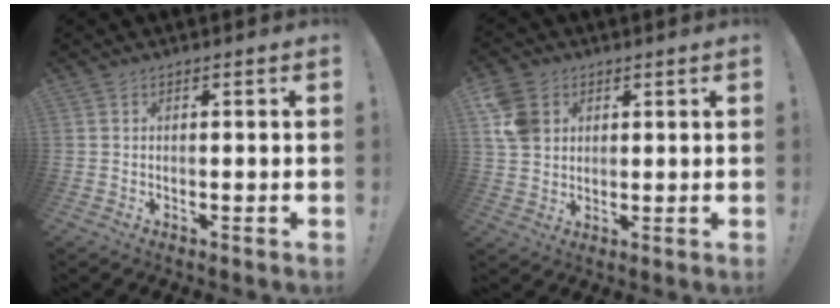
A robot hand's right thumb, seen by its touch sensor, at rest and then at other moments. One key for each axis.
{"total": 8.6, "fx": 3.1, "fy": 7.0, "fz": 3.9, "tx": -0.076, "ty": -0.004, "tz": 0.064}